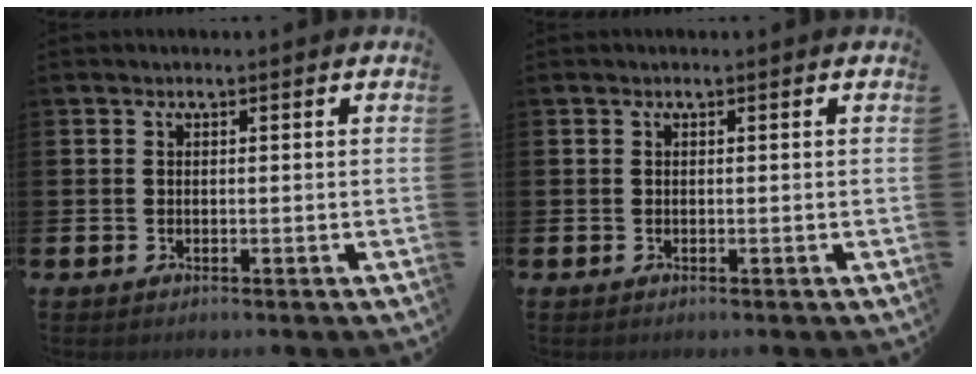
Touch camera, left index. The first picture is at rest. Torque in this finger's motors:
{"motor_torque": [0.00, 0.00, 0.00, 0.00]}